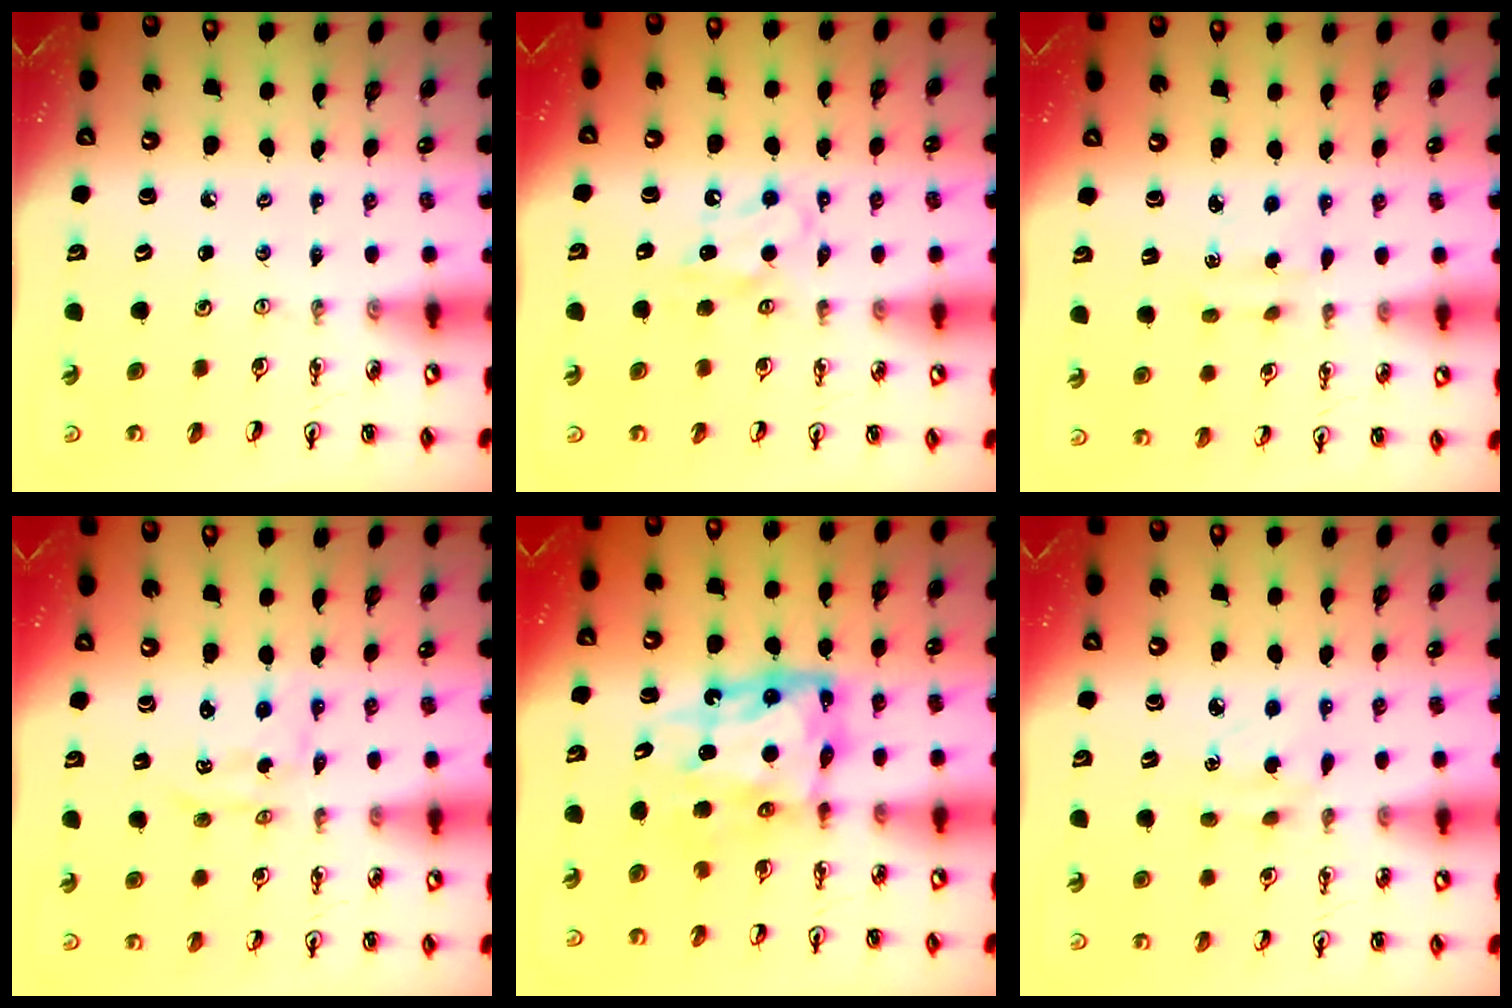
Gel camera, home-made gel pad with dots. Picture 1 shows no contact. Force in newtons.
{"total": 5.9, "press": 5.8, "slide": 0.7}
{"total": 2.7, "press": 2.6, "slide": 0.5}
{"total": 0.7, "press": 0.7, "slide": 0.1}
{"total": 10.6, "press": 10.5, "slide": 1.3}
{"total": 4.2, "press": 4.1, "slide": 0.5}